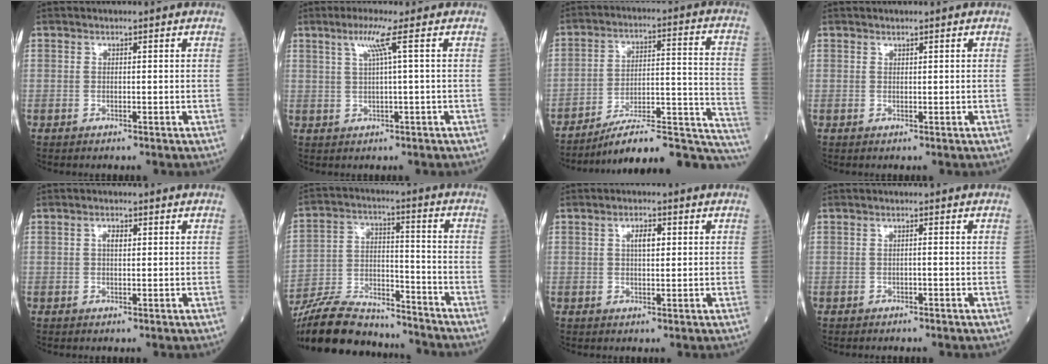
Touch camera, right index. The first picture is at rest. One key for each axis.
{"total": 3.8, "fx": 1.4, "fy": -1.1, "fz": 3.3, "tx": -0.071, "ty": 0.005, "tz": 0.030}
{"total": 23.7, "fx": -21.5, "fy": 2.8, "fz": 9.5, "tx": -0.057, "ty": 0.039, "tz": -0.302}
{"total": 0.0}
{"total": 1.5, "fx": 0.4, "fy": 0.7, "fz": 1.3, "tx": -0.024, "ty": 0.003, "tz": 0.005}
{"total": 18.9, "fx": -17.4, "fy": 4.4, "fz": 5.8, "tx": -0.126, "ty": 0.005, "tz": -0.289}
{"total": 2.7, "fx": 0.7, "fy": 1.0, "fz": 2.4, "tx": -0.041, "ty": 0.003, "tz": 0.011}
{"total": 0.6, "fx": -0.2, "fy": 0.0, "fz": 0.6, "tx": -0.009, "ty": 0.001, "tz": -0.002}